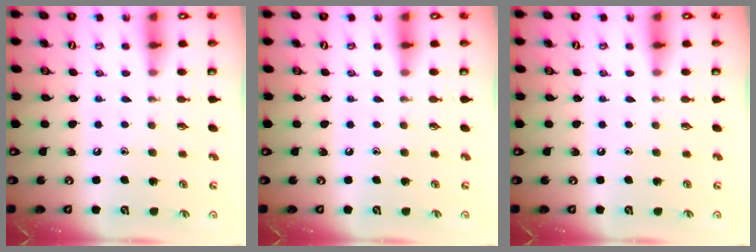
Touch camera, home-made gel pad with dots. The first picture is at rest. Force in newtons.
{"total": 0.0}
{"total": 0.0}